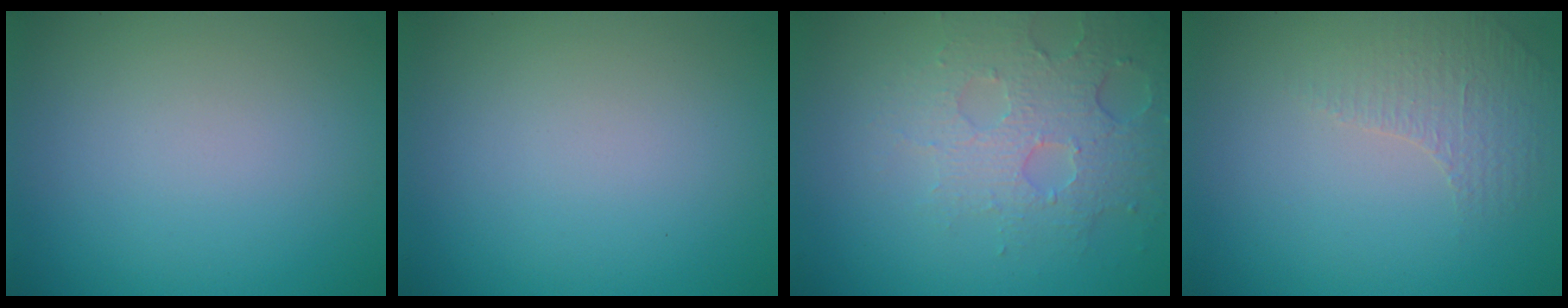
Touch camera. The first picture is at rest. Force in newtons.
{"total": 0.0}
{"total": 3.8, "press": 3.8, "slide": 0.7}
{"total": 1.3, "press": 0.9, "slide": 0.9}